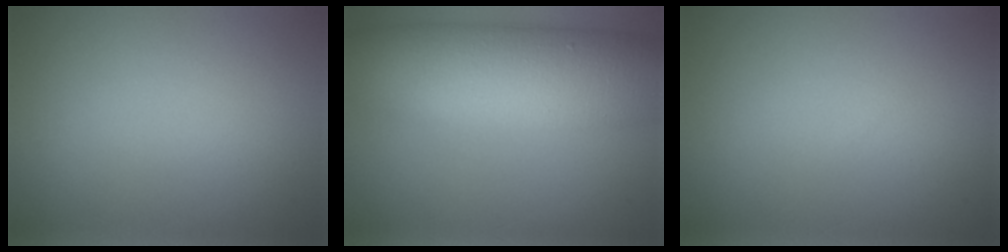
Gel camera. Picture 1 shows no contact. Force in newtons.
{"total": 12.9, "press": 12.9, "slide": 0.5}
{"total": 0.0}